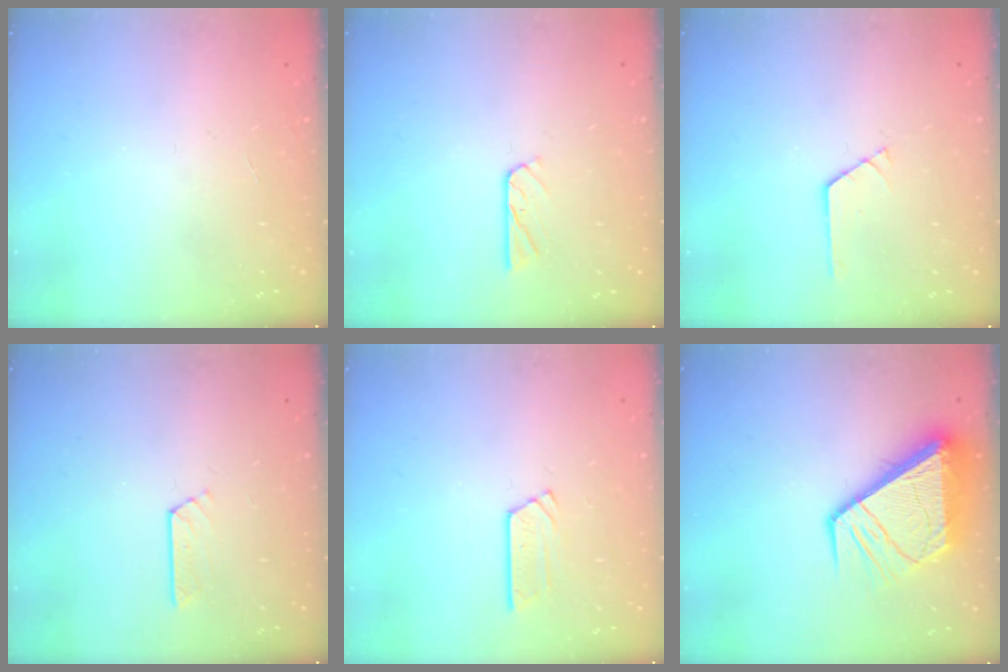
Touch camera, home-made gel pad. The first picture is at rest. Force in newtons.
{"total": 3.9, "press": 3.9, "slide": 0.4}
{"total": 0.9, "press": 0.9, "slide": 0.1}
{"total": 3.3, "press": 3.3, "slide": 0.4}
{"total": 4.3, "press": 4.2, "slide": 0.4}
{"total": 13.8, "press": 13.7, "slide": 1.7}